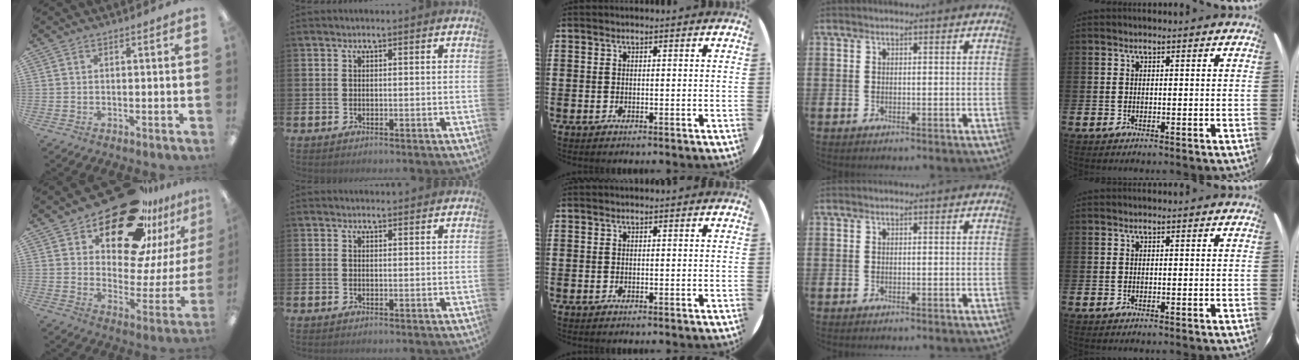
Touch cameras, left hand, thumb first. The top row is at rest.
{"thumb": {"total": 24.1, "force": [18.2, 10.7, 11.7], "torque": [-0.165, -0.124, 0.311]}, "index": {"total": 1.2, "force": [1.2, 0.2, 0.0], "torque": [0.010, -0.003, 0.019]}}